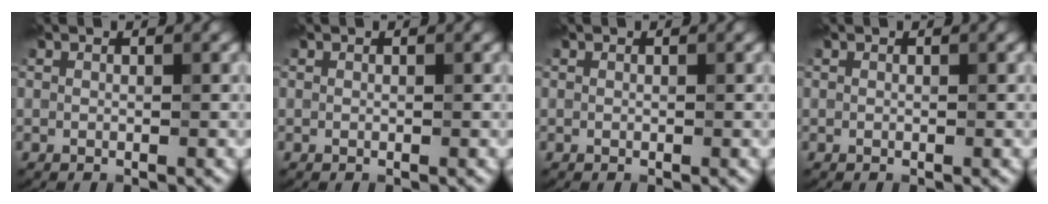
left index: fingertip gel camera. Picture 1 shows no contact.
{"total": 0.0}
{"total": 0.0}
{"total": 0.0}